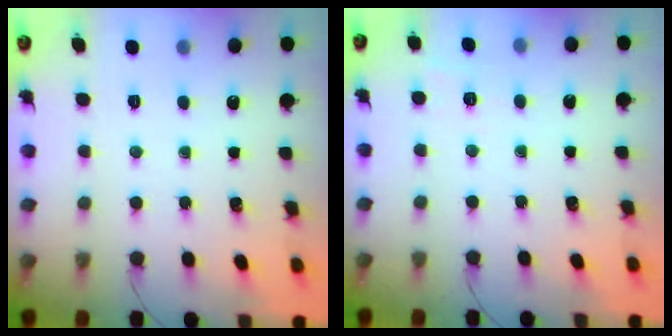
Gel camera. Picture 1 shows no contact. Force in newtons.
{"total": 2.0, "press": 1.3, "slide": 1.6}